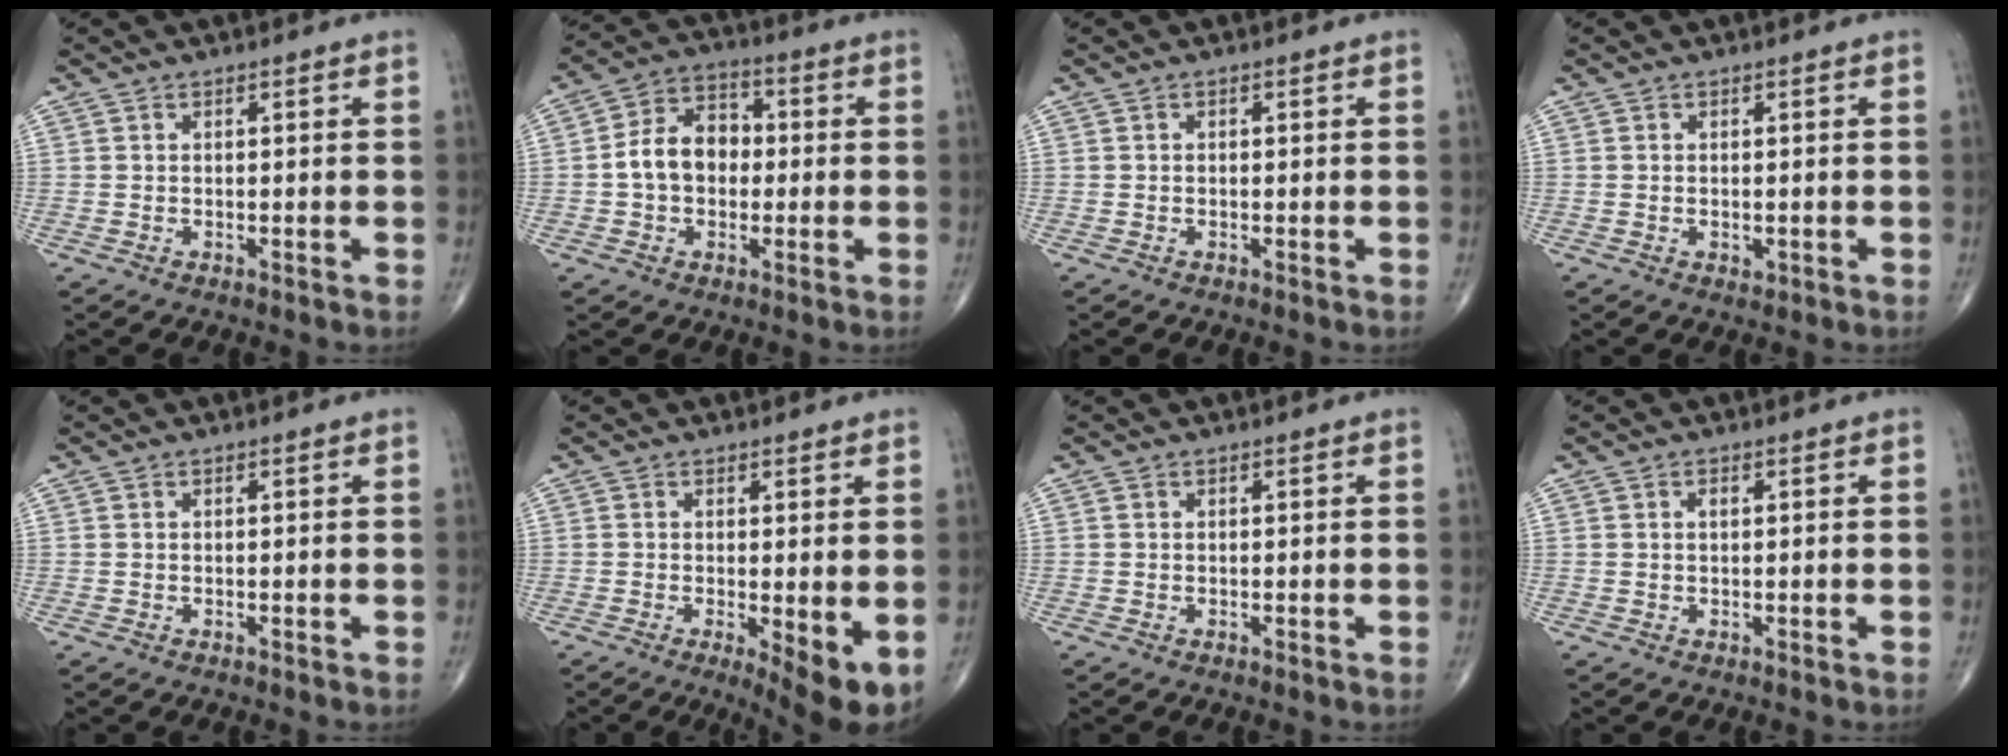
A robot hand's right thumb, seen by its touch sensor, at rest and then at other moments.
{"total": 9.7, "force": [-0.5, 7.2, 6.5], "torque": [-0.092, 0.030, -0.021]}
{"total": 0.0}
{"total": 1.2, "force": [-0.2, 0.7, 0.9], "torque": [-0.012, -0.003, -0.002]}
{"total": 0.0}
{"total": 7.0, "force": [-1.4, 1.9, 6.6], "torque": [-0.097, -0.021, -0.019]}
{"total": 0.0}
{"total": 0.9, "force": [0.3, 0.5, 0.7], "torque": [-0.011, 0.002, 0.004]}